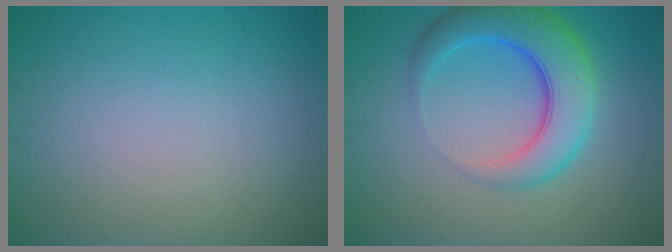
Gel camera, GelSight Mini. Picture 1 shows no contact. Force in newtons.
{"total": 6.7, "press": 6.7, "slide": 0.3}